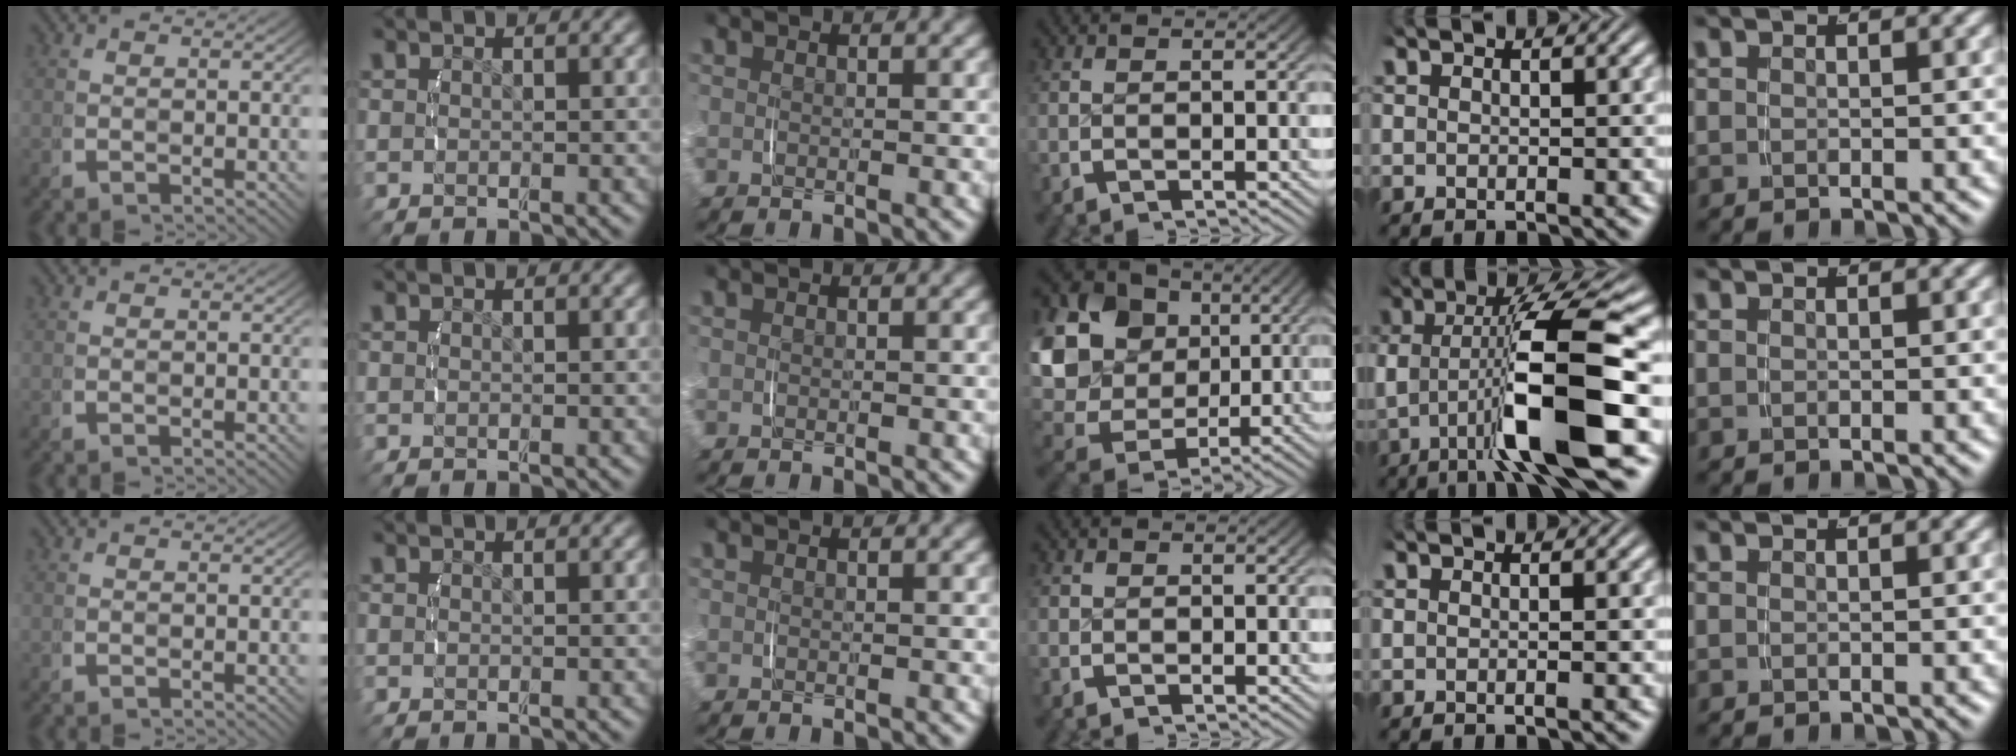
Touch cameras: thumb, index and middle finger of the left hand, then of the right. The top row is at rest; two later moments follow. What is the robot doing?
{"motion": "lift_and_place", "object": "jar lid"}